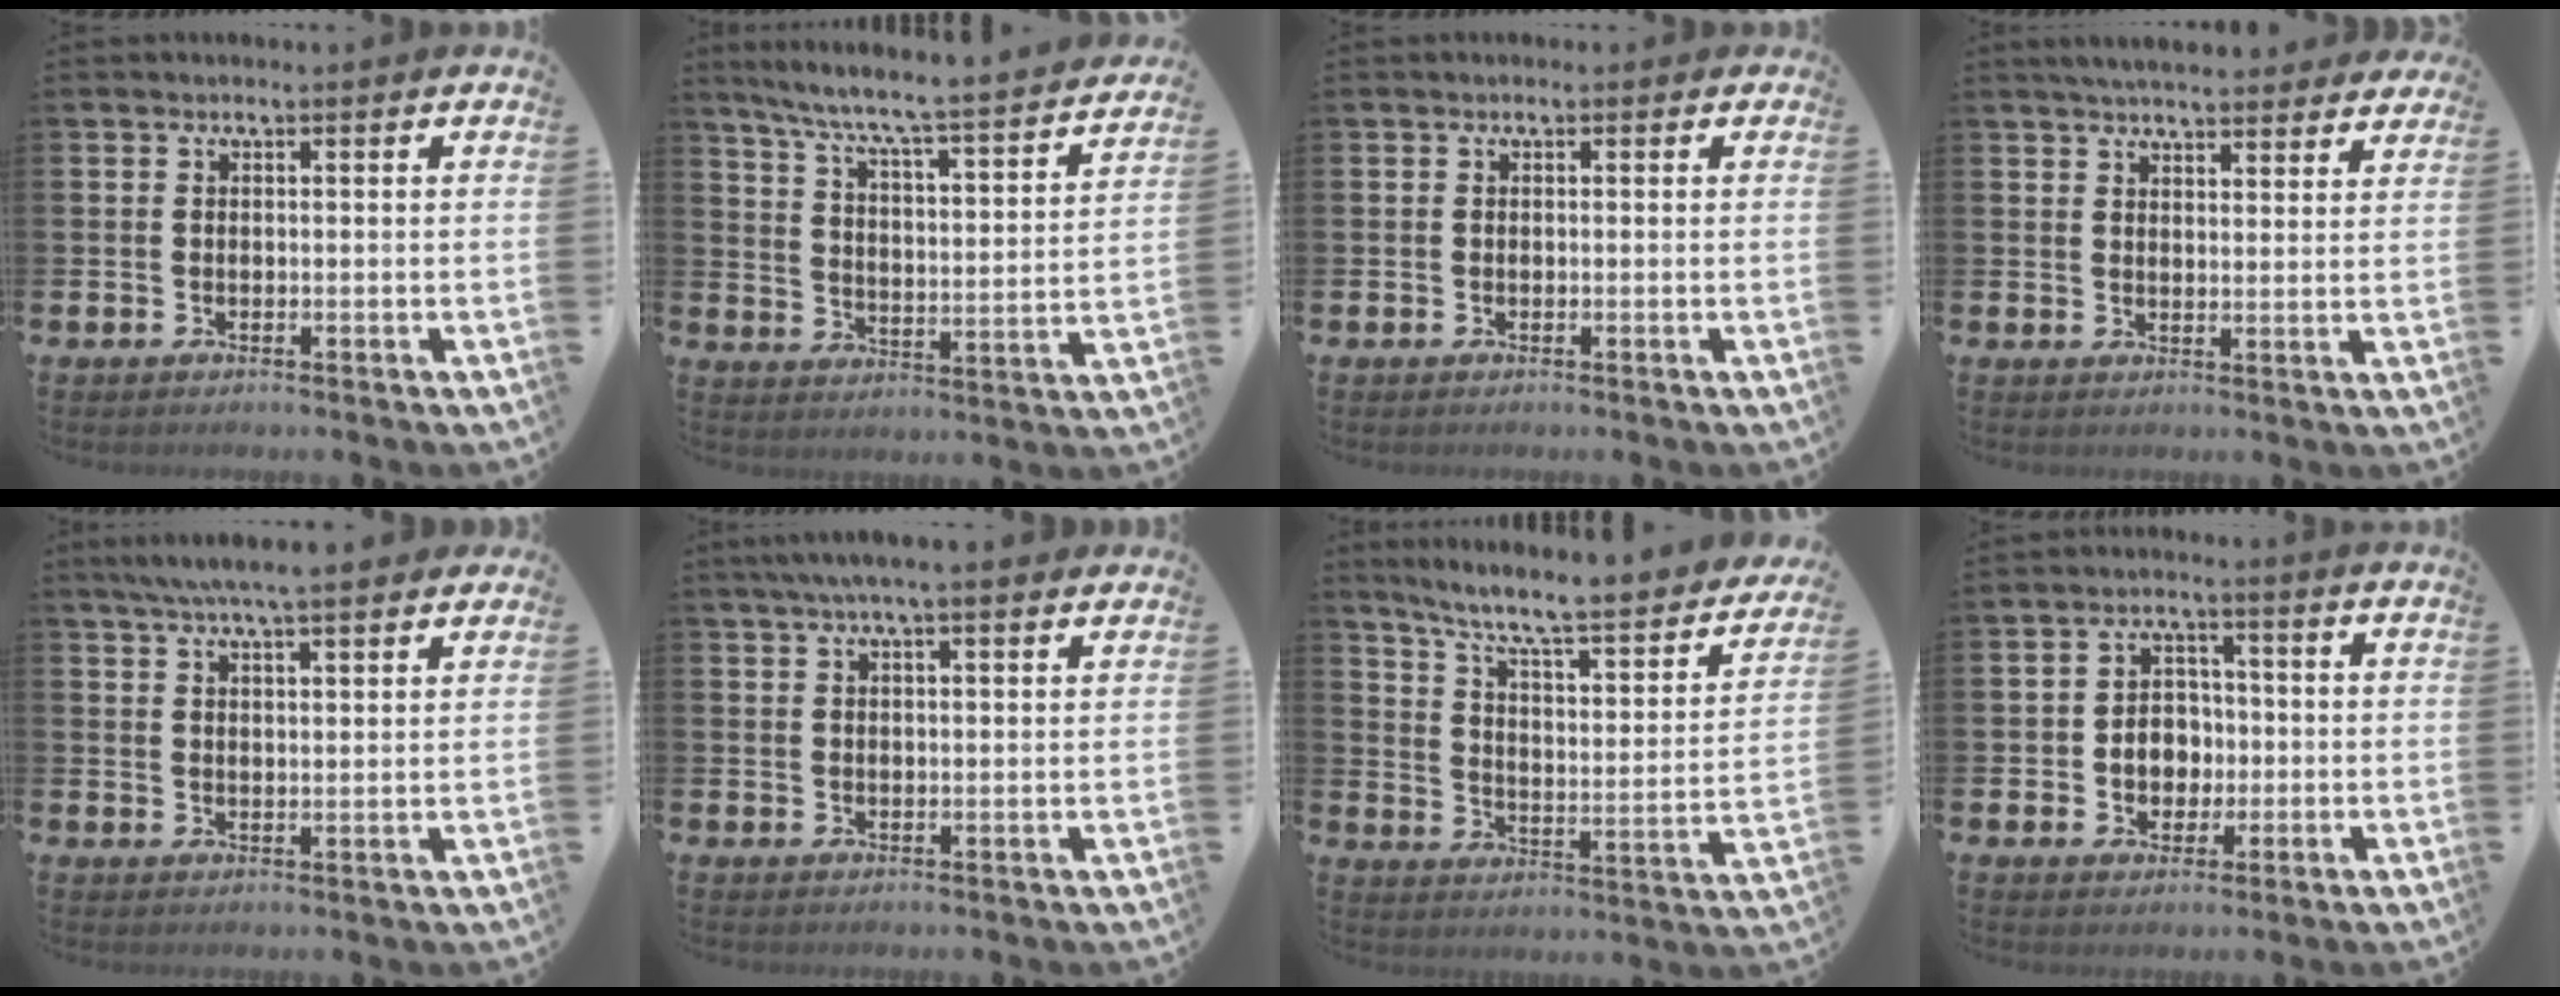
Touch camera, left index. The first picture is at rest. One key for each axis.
{"total": 6.5, "fx": 6.0, "fy": 0.2, "fz": 2.5, "tx": -0.077, "ty": -0.053, "tz": 0.094}
{"total": 0.6, "fx": 0.0, "fy": 0.6, "fz": 0.2, "tx": 0.001, "ty": 0.006, "tz": -0.004}
{"total": 5.0, "fx": 4.8, "fy": 0.9, "fz": 1.1, "tx": -0.028, "ty": -0.022, "tz": 0.087}
{"total": 6.3, "fx": 5.7, "fy": 0.6, "fz": 2.5, "tx": -0.051, "ty": -0.019, "tz": 0.101}
{"total": 4.6, "fx": 3.9, "fy": 0.4, "fz": 2.4, "tx": -0.045, "ty": -0.006, "tz": 0.068}
{"total": 8.0, "fx": 6.5, "fy": 1.6, "fz": 4.3, "tx": -0.096, "ty": -0.056, "tz": 0.099}
{"total": 4.3, "fx": -0.5, "fy": 3.9, "fz": 1.9, "tx": -0.025, "ty": 0.004, "tz": -0.019}